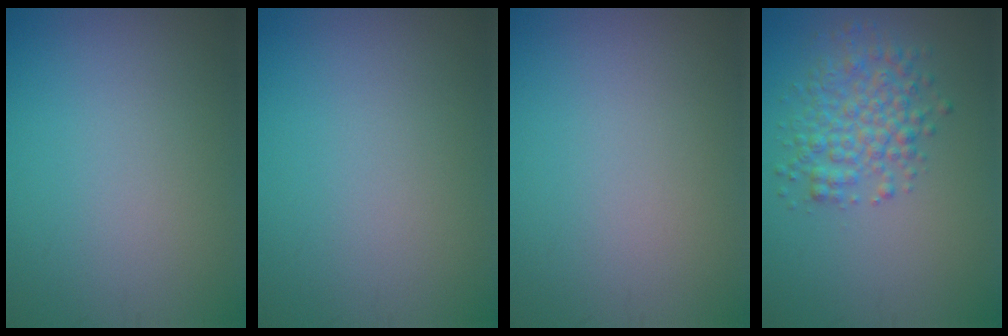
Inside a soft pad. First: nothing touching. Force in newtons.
{"total": 0.0}
{"total": 0.0}
{"total": 4.1, "press": 4.1, "slide": 0.1}